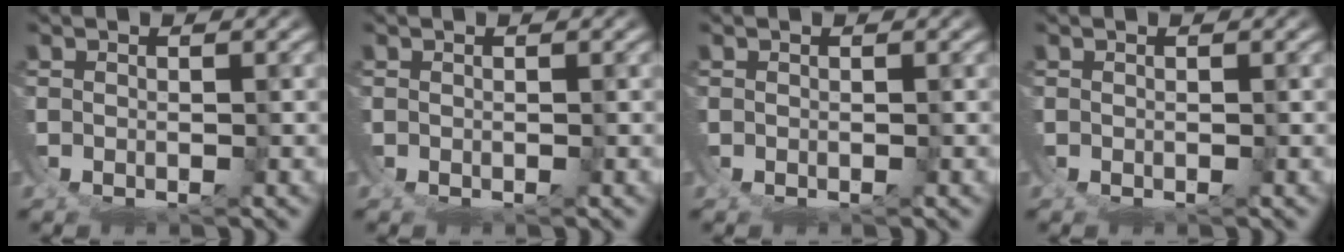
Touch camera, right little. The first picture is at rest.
{"total": 0.0}
{"total": 0.0}
{"total": 0.0}